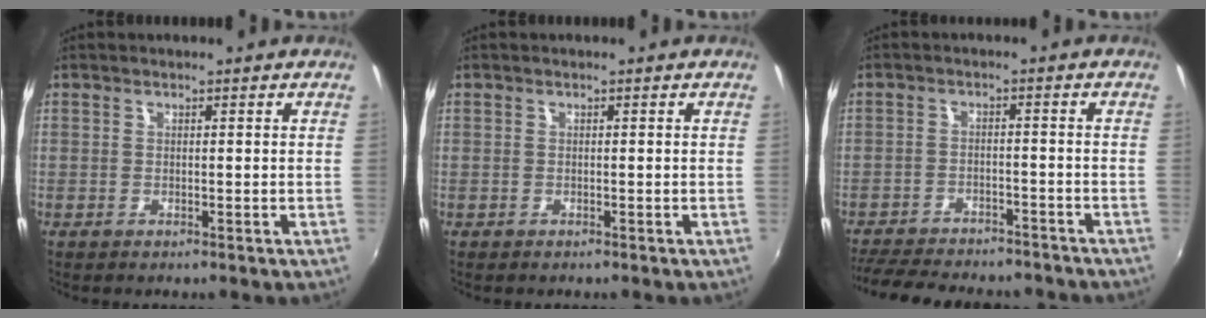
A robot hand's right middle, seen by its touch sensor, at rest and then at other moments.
{"total": 0.0}
{"total": 17.9, "force": [-15.4, 5.4, 7.5], "torque": [-0.164, -0.019, -0.215]}